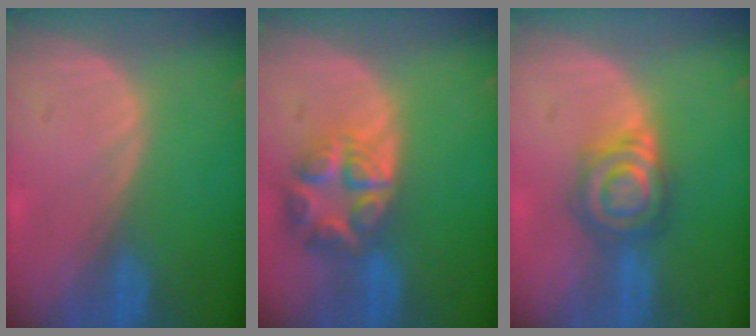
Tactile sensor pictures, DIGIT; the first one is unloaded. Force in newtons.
{"total": 7.9, "press": 6.9, "slide": 3.8}
{"total": 6.6, "press": 6.4, "slide": 1.4}